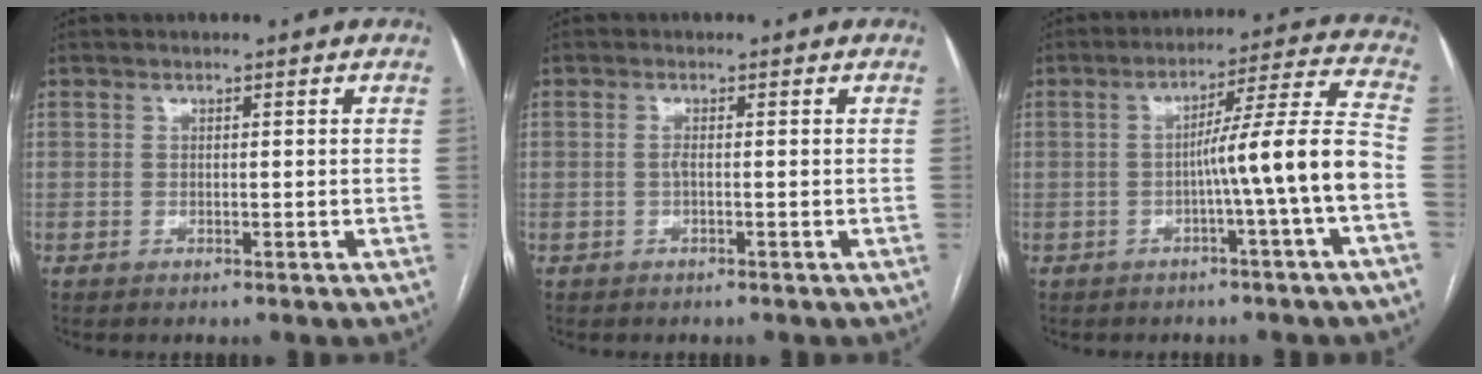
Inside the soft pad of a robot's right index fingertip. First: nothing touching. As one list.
[{"total": 0.9, "force": [-0.1, 0.1, 0.9], "torque": [-0.021, 0.000, -0.002]}, {"total": 10.7, "force": [-3.0, -1.8, 10.1], "torque": [-0.150, 0.021, -0.045]}]